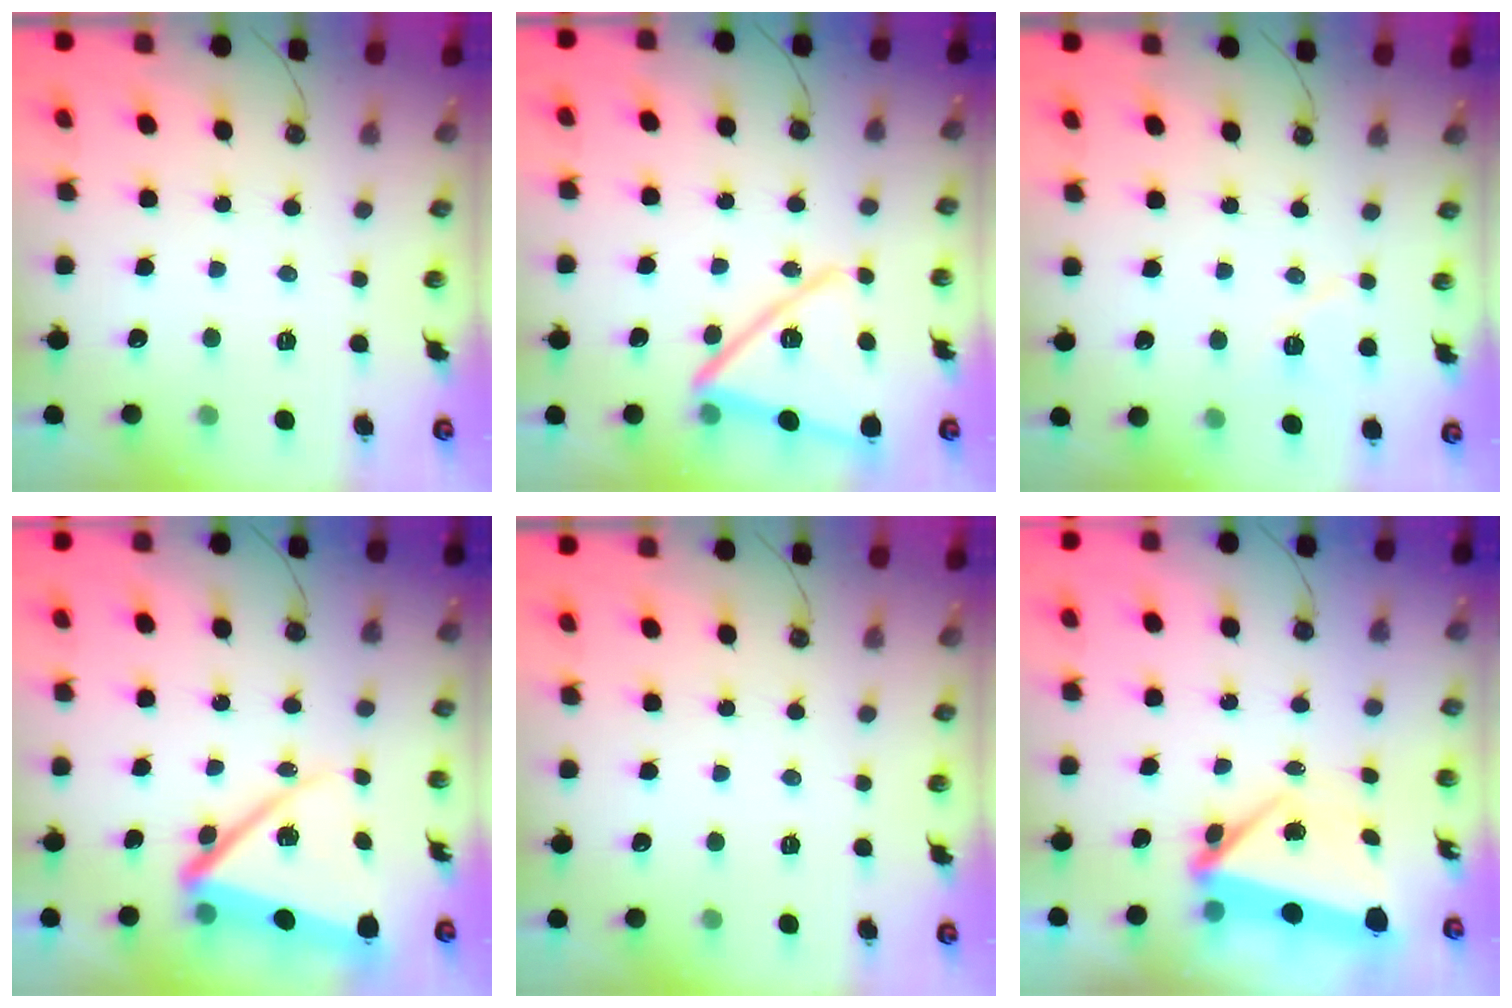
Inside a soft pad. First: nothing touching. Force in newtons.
{"total": 17.3, "press": 17.2, "slide": 1.5}
{"total": 7.0, "press": 6.9, "slide": 1.2}
{"total": 13.9, "press": 13.9, "slide": 1.3}
{"total": 0.0}
{"total": 6.6, "press": 5.8, "slide": 3.0}